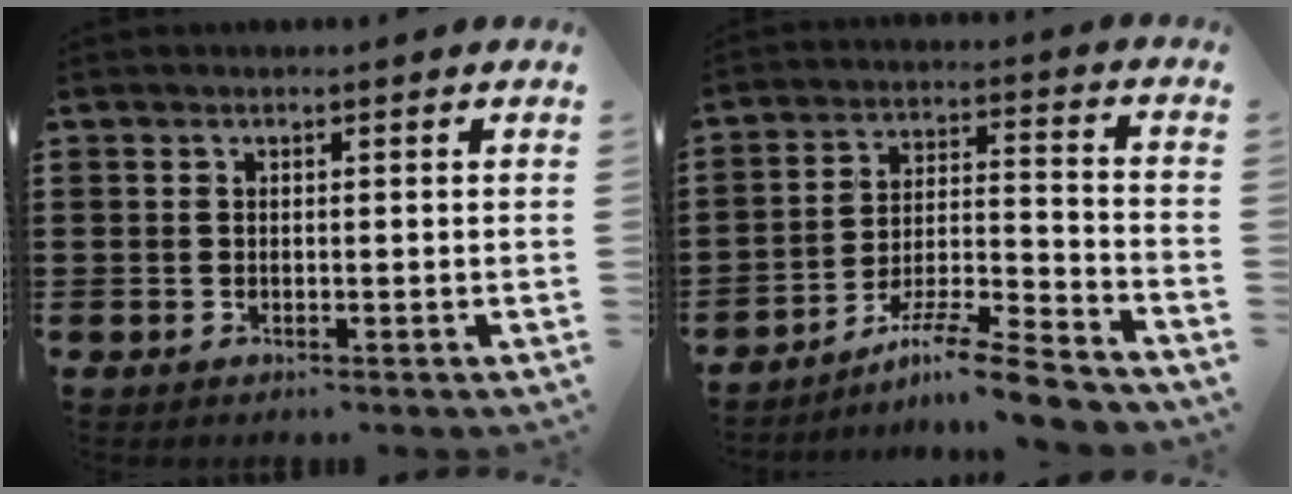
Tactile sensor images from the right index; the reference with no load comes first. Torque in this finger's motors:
{"motor_torque": [1.92, 0.21, 0.16, 0.06]}